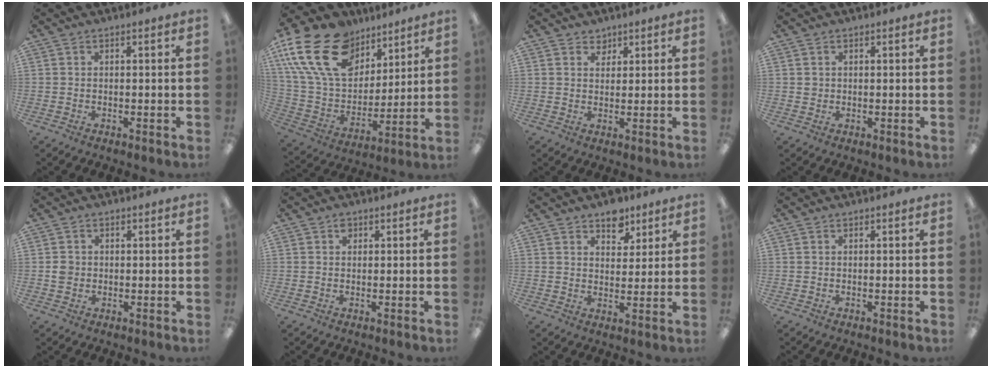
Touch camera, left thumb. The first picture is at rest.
{"total": 23.3, "force": [12.0, 15.2, 13.0], "torque": [-0.281, -0.045, 0.219]}
{"total": 2.9, "force": [2.1, 1.9, 0.2], "torque": [0.006, -0.008, 0.036]}
{"total": 1.0, "force": [0.3, 0.9, 0.1], "torque": [-0.003, 0.005, 0.005]}
{"total": 2.5, "force": [0.0, 2.3, 0.8], "torque": [-0.007, 0.003, -0.003]}
{"total": 1.3, "force": [0.7, 0.9, 0.7], "torque": [-0.007, -0.001, 0.010]}
{"total": 7.4, "force": [5.4, 4.5, 2.5], "torque": [-0.018, -0.025, 0.092]}
{"total": 0.0}